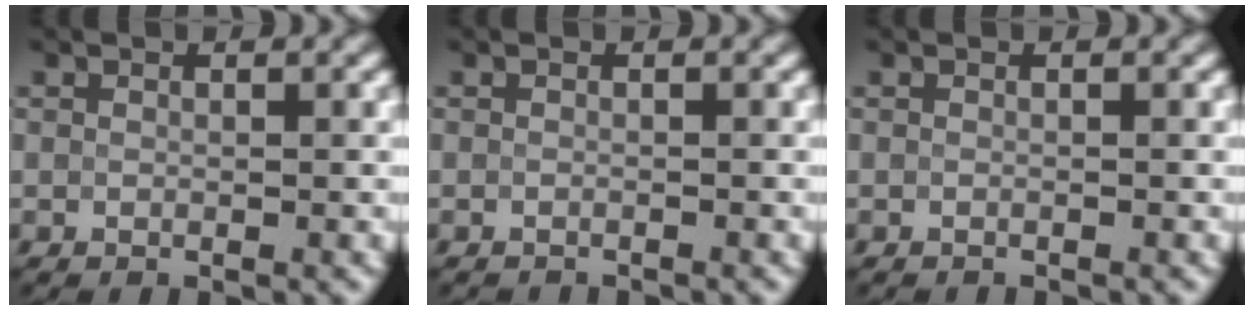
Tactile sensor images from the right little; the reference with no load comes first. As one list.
[{"total": 1.1, "force": [-1.1, 0.1, 0.0], "torque": [0.005, -0.008, -0.020]}, {"total": 0.7, "force": [-0.7, 0.0, 0.0], "torque": [0.004, -0.004, -0.012]}]